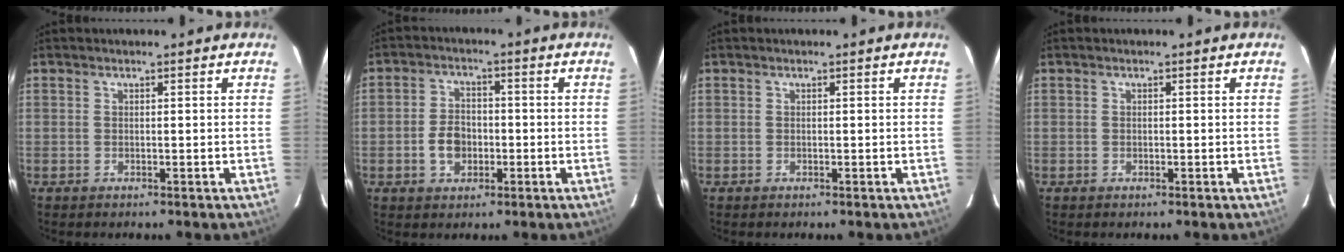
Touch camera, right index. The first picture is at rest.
{"total": 5.7, "force": [-1.6, 4.3, 3.4], "torque": [-0.071, 0.011, -0.023]}
{"total": 0.0}
{"total": 0.0}